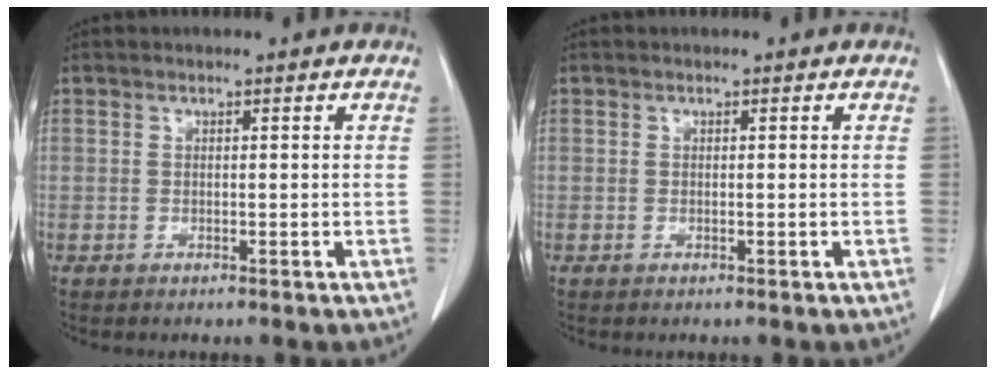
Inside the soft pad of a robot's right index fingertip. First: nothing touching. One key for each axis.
{"total": 0.0}